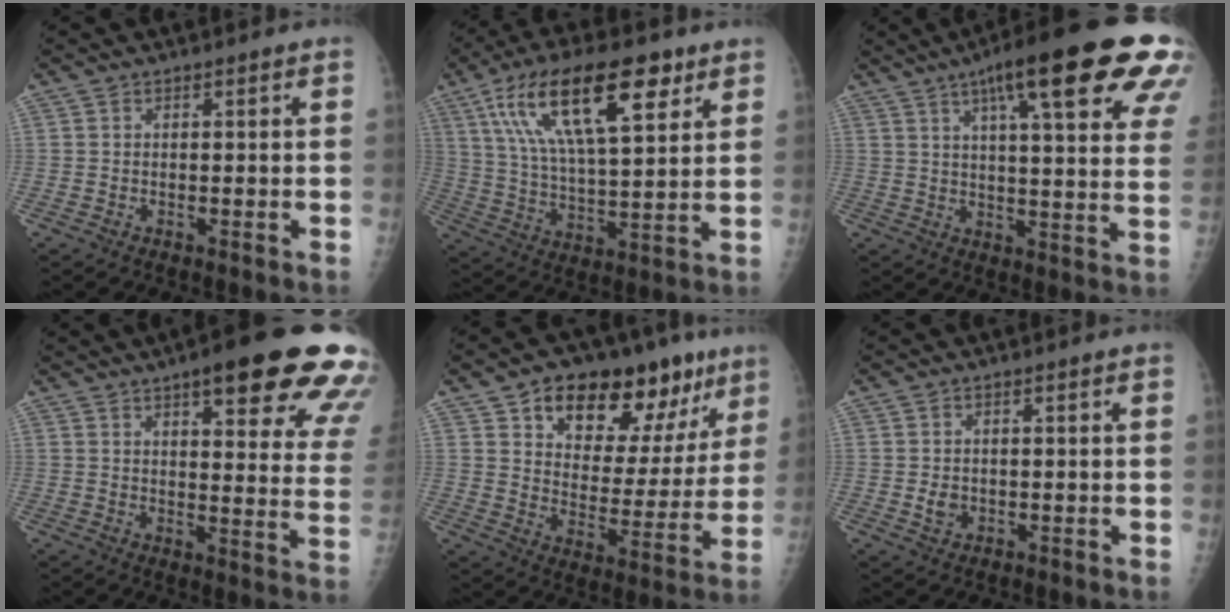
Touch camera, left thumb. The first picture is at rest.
{"total": 21.0, "force": [10.3, 7.9, 16.5], "torque": [-0.272, -0.016, 0.182]}
{"total": 25.4, "force": [13.9, 5.0, 20.7], "torque": [-0.263, -0.018, 0.181]}
{"total": 23.4, "force": [14.4, 5.7, 17.5], "torque": [-0.180, -0.044, 0.172]}
{"total": 22.0, "force": [12.6, 11.3, 14.1], "torque": [-0.149, -0.039, 0.193]}
{"total": 2.1, "force": [-0.1, 1.8, 1.2], "torque": [-0.013, 0.000, 0.003]}